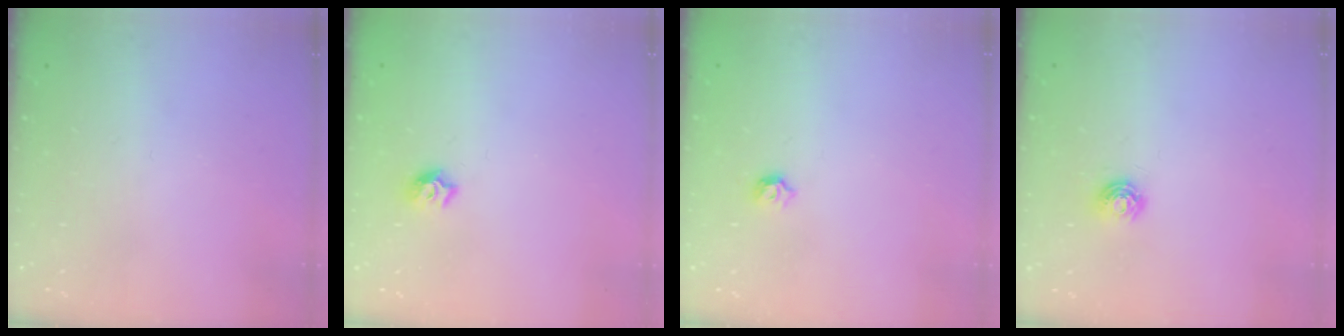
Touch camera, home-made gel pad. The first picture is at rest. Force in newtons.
{"total": 6.7, "press": 6.7, "slide": 0.8}
{"total": 3.8, "press": 3.7, "slide": 0.8}
{"total": 5.0, "press": 5.0, "slide": 0.6}